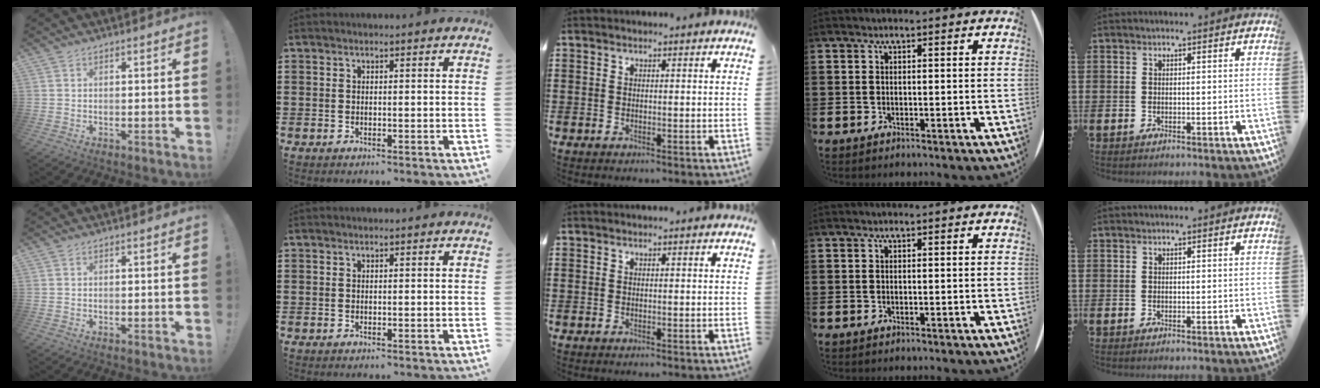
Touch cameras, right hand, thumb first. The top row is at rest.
{}